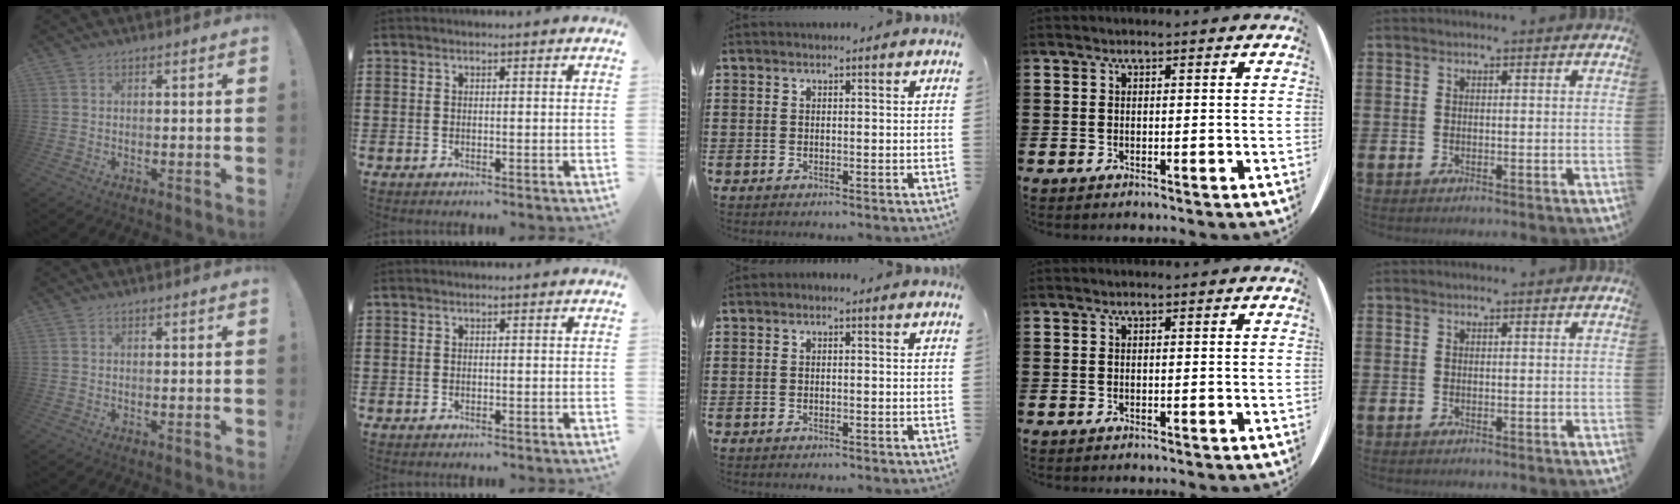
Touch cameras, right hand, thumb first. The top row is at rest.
{}